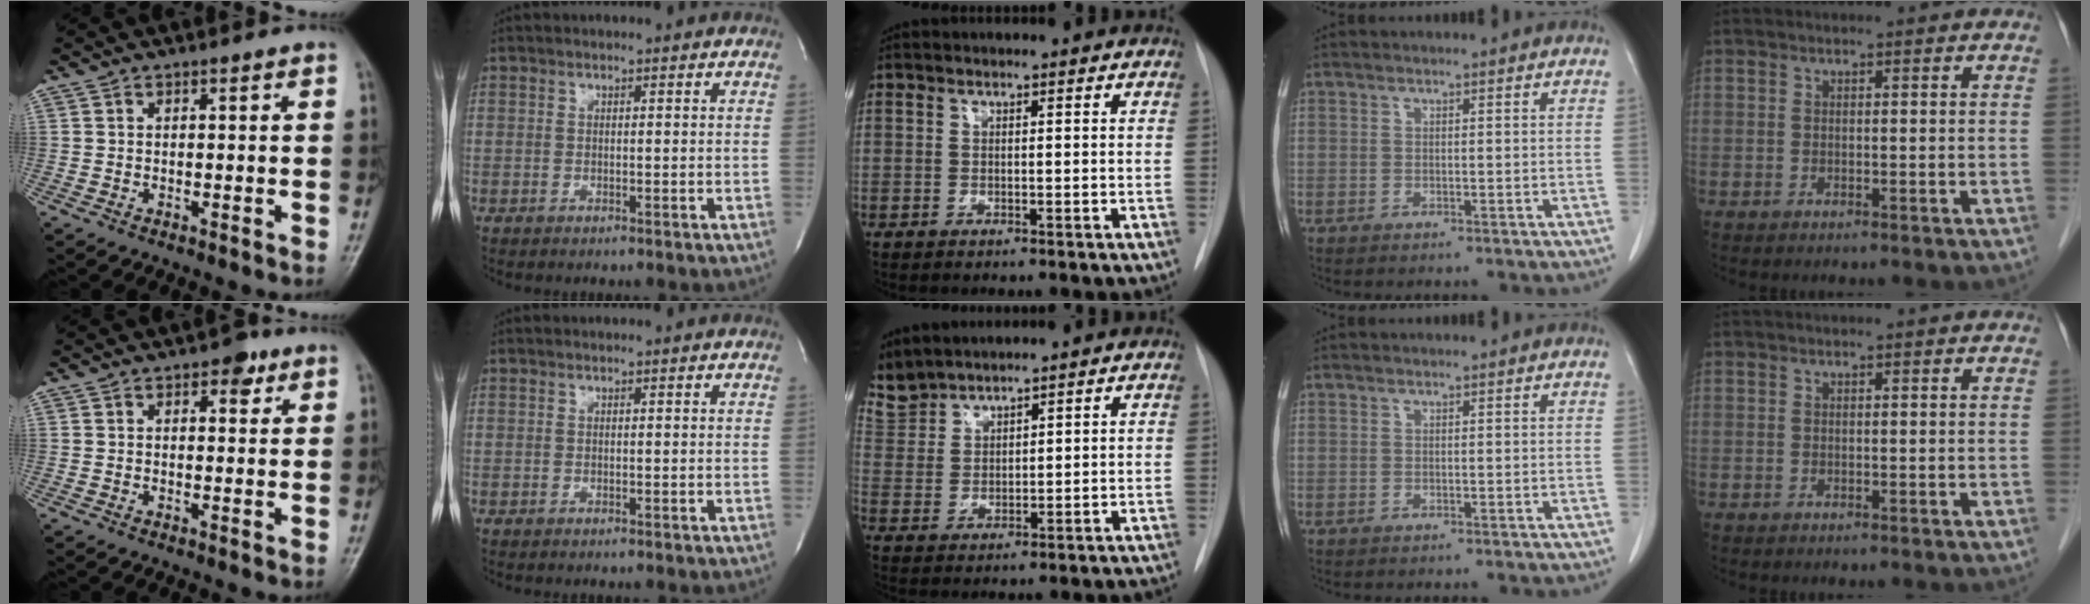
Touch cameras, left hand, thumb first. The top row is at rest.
{"thumb": {"total": 3.2, "force": [1.7, 1.8, 2.0], "torque": [-0.010, -0.003, 0.019]}, "middle": {"total": 7.3, "force": [6.9, 2.3, 0.4], "torque": [-0.018, 0.011, 0.150]}}